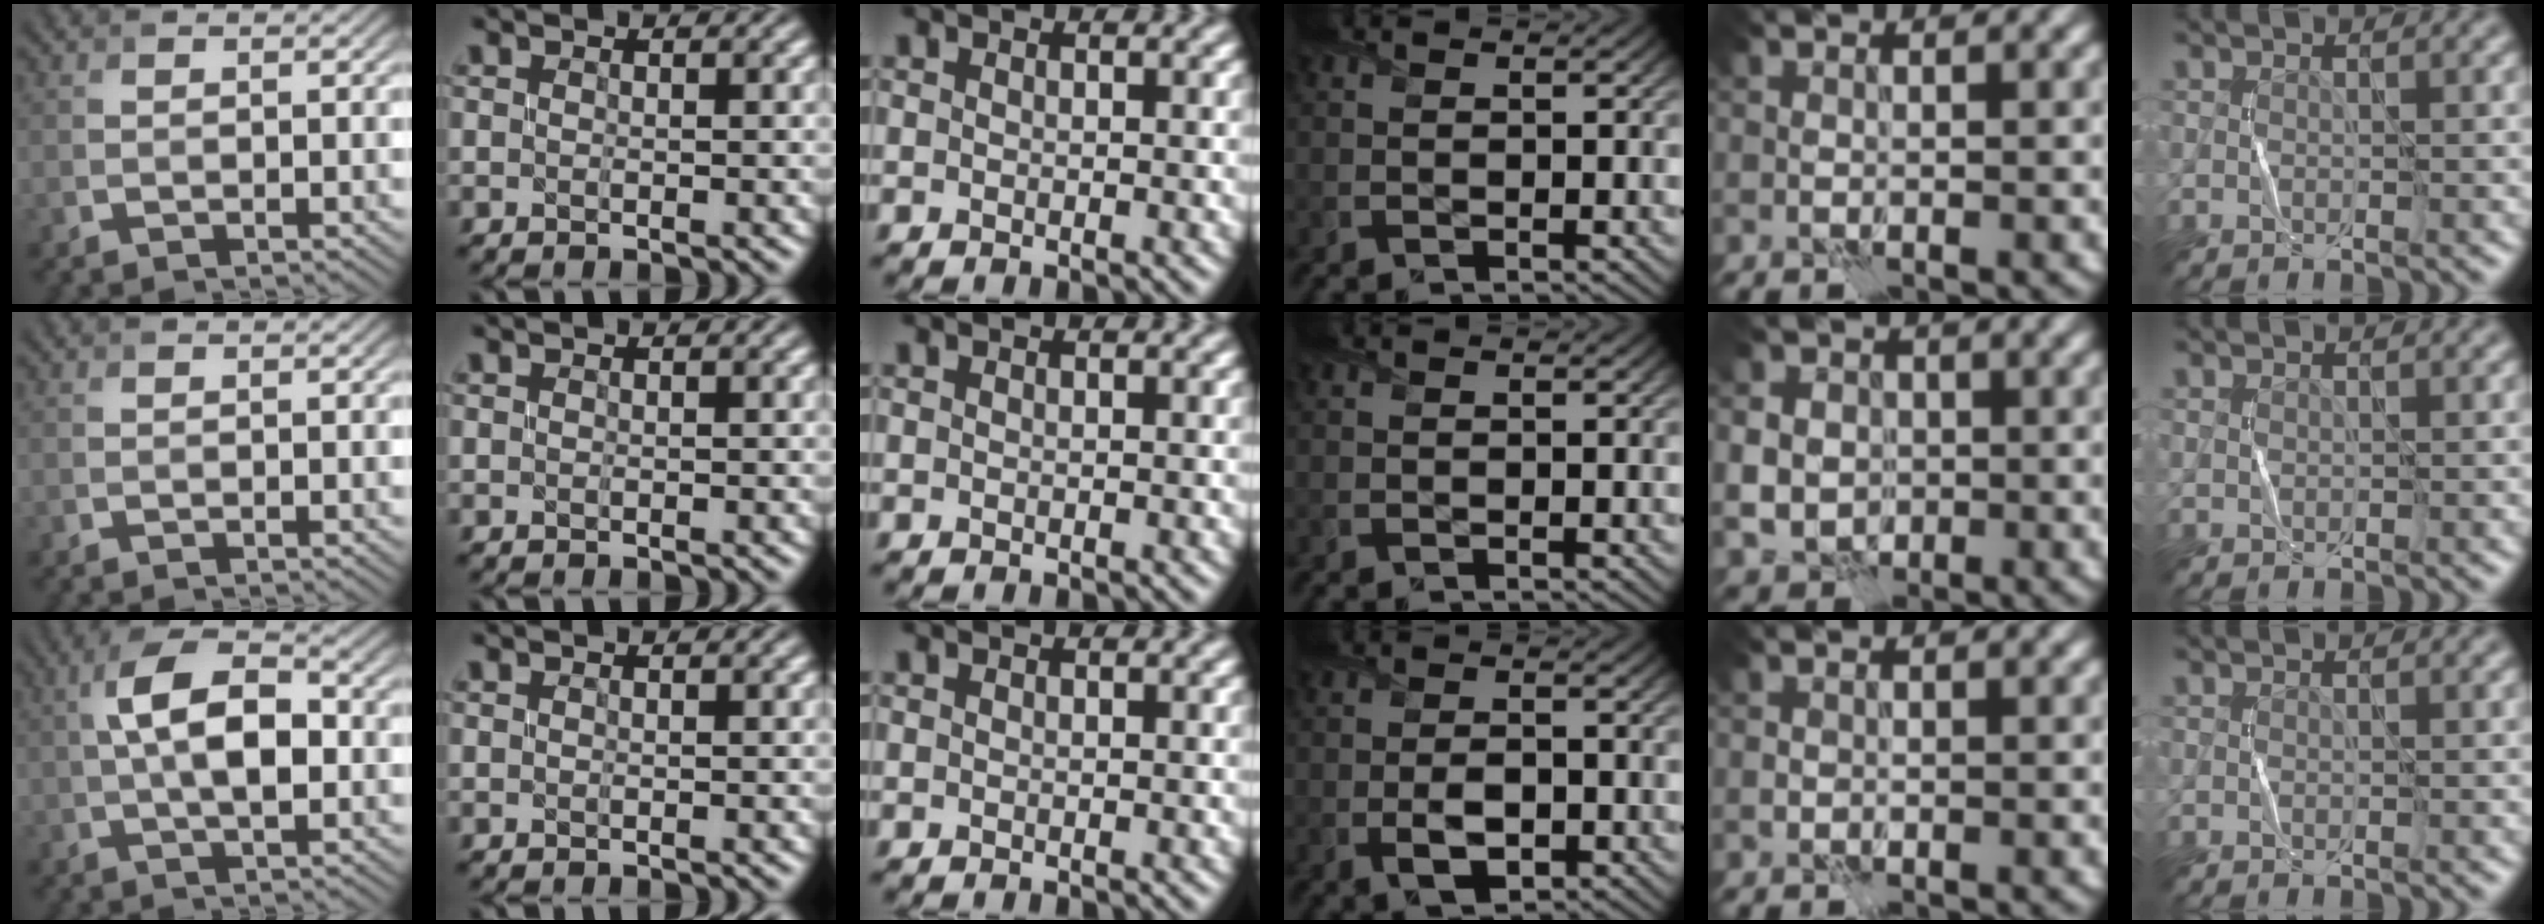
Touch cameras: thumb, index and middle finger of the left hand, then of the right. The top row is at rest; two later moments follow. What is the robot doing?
{"motion": "fold", "object": "scarf"}